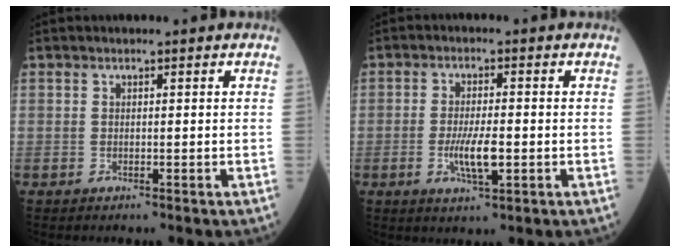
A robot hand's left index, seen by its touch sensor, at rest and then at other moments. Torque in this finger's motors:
{"motor_torque": [0.89, 0.05, 0.20, 0.09]}